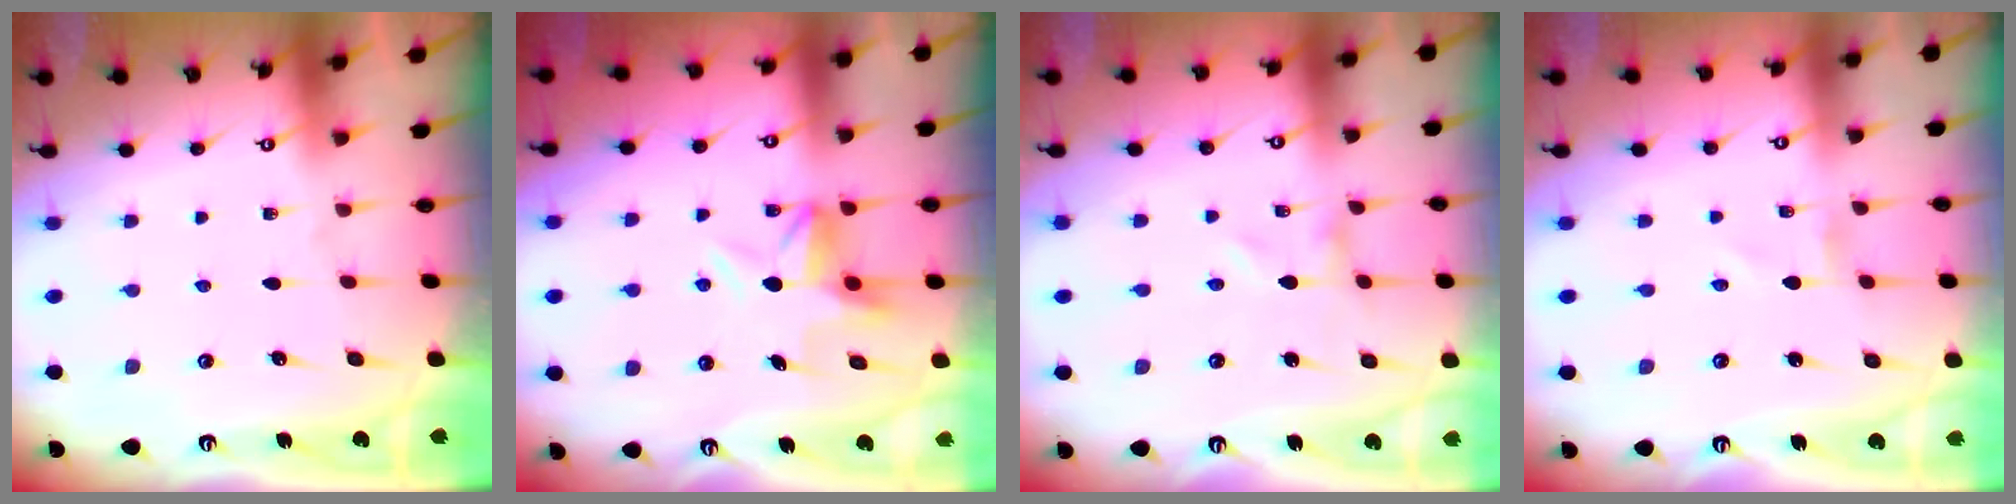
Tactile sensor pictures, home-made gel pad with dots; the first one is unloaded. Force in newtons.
{"total": 6.4, "press": 6.4, "slide": 0.3}
{"total": 0.0}
{"total": 0.0}